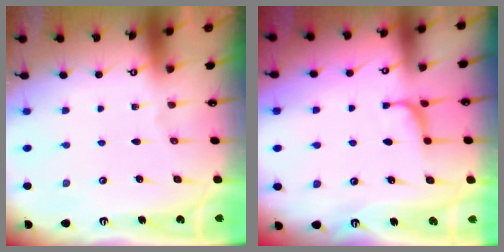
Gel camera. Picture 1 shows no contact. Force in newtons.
{"total": 1.9, "press": 1.8, "slide": 0.6}